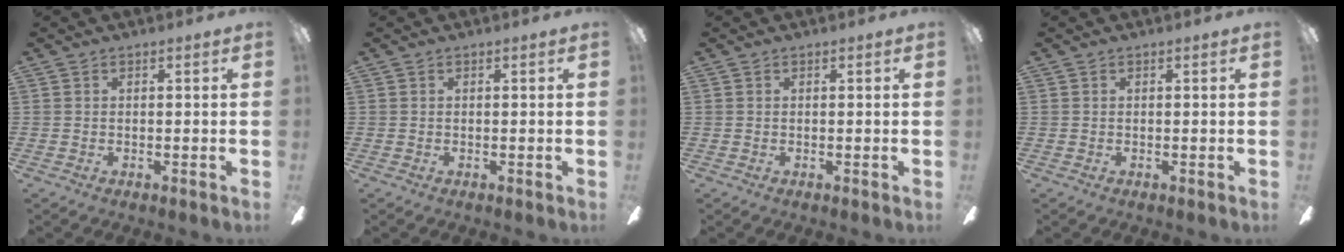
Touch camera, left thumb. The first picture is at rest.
{"total": 0.0}
{"total": 0.0}
{"total": 0.0}